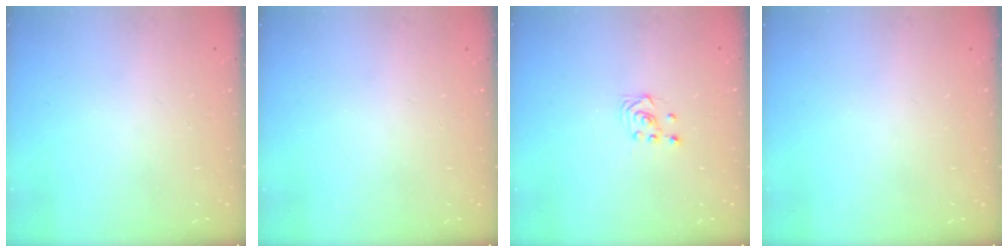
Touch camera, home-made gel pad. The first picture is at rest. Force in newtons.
{"total": 0.0}
{"total": 2.9, "press": 2.6, "slide": 1.4}
{"total": 0.0}